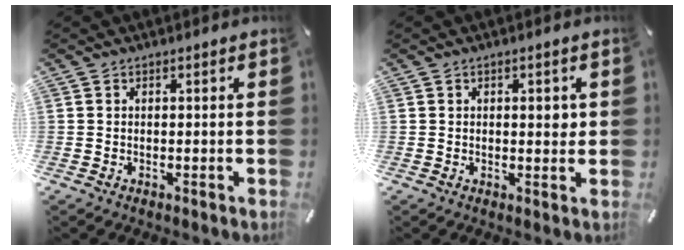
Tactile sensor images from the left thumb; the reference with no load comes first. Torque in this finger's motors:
{"motor_torque": [0.65, 0.70, 0.30, -0.36, 0.10]}